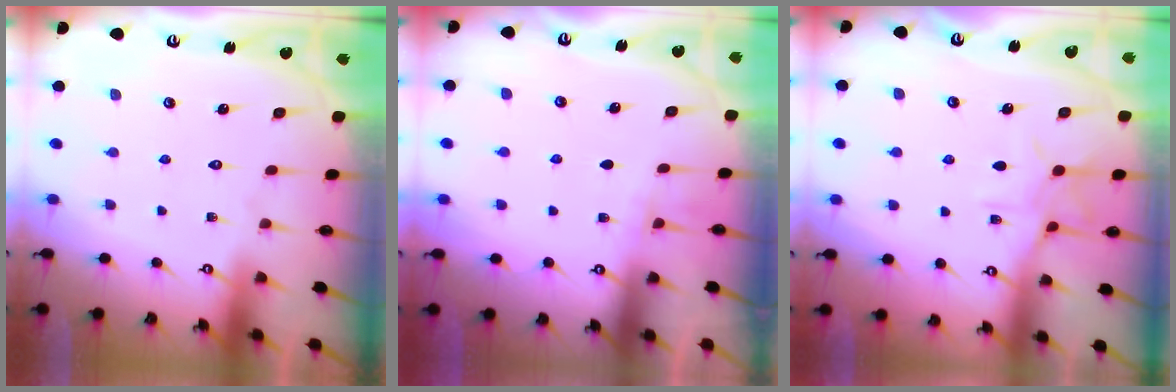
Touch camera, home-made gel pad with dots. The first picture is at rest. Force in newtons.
{"total": 3.1, "press": 2.8, "slide": 1.2}
{"total": 8.9, "press": 8.9, "slide": 0.6}